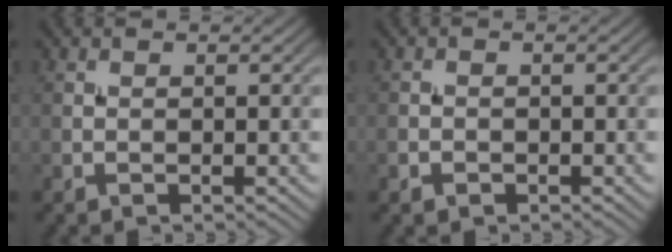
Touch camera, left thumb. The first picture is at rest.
{"total": 1.0, "force": [-0.6, 0.7, 0.3], "torque": [-0.005, -0.002, -0.013]}